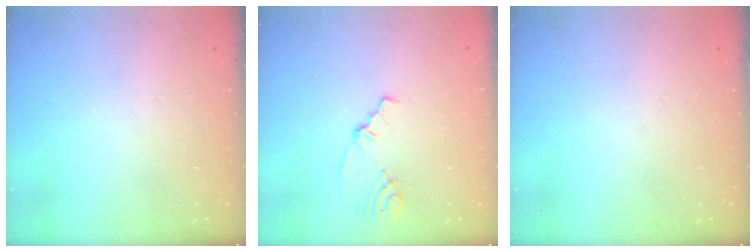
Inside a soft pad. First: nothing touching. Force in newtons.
{"total": 1.8, "press": 1.7, "slide": 0.3}
{"total": 0.0}